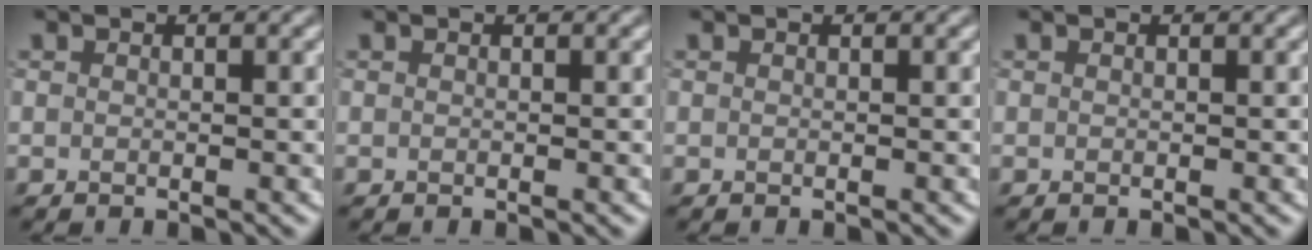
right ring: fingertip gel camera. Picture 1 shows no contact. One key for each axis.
{"total": 0.0}
{"total": 0.0}
{"total": 0.0}